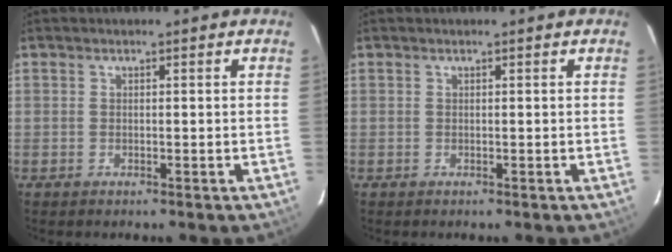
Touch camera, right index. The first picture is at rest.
{"total": 0.0}